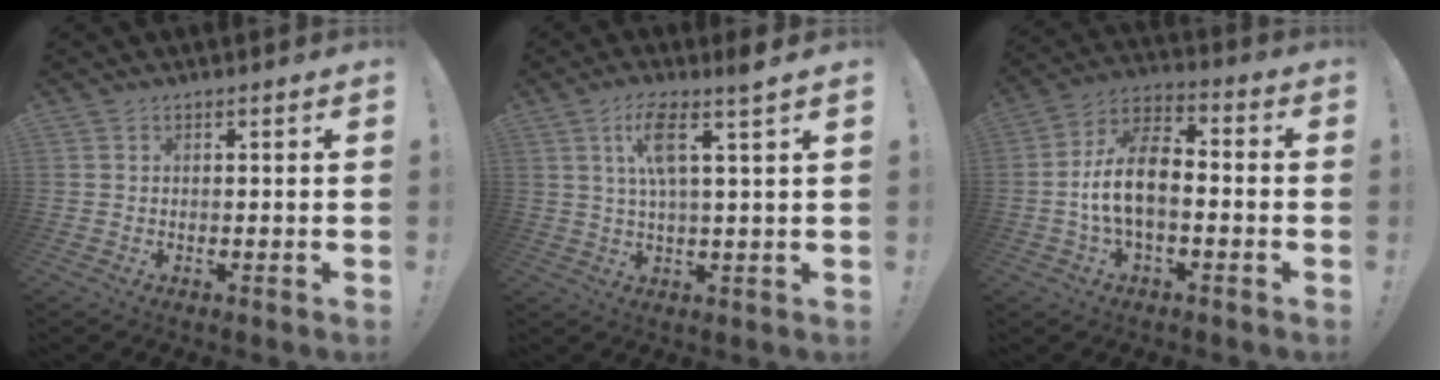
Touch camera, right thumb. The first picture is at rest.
{"total": 8.7, "force": [4.0, 0.2, 7.8], "torque": [-0.139, -0.011, 0.062]}
{"total": 12.7, "force": [-2.3, 6.8, 10.4], "torque": [-0.198, 0.016, -0.040]}